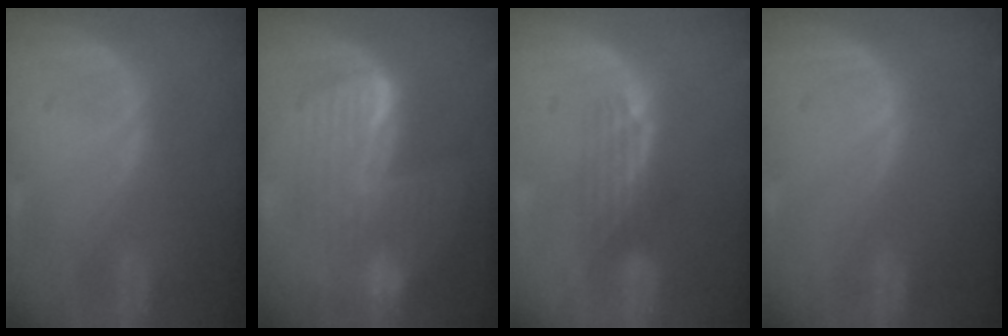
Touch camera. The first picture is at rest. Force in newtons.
{"total": 8.0, "press": 8.0, "slide": 0.5}
{"total": 3.3, "press": 2.8, "slide": 1.6}
{"total": 0.0}